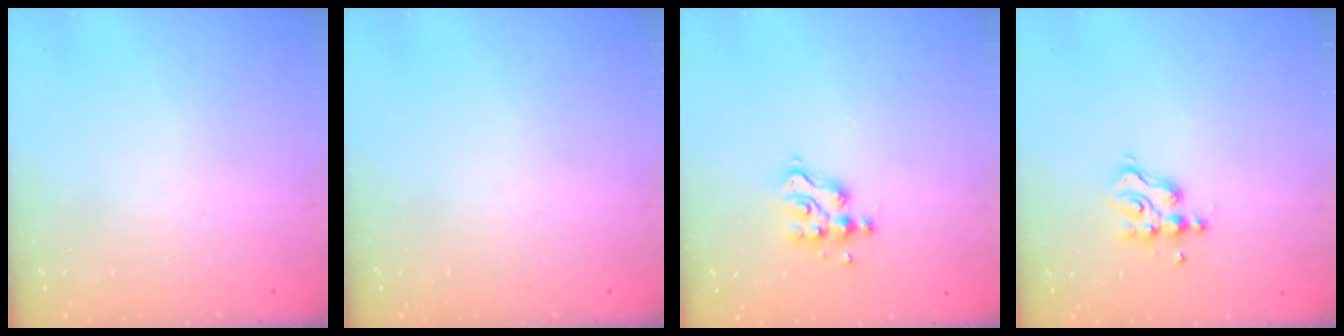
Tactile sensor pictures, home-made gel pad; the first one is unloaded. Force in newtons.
{"total": 0.0}
{"total": 6.1, "press": 6.1, "slide": 0.6}
{"total": 5.9, "press": 5.9, "slide": 0.3}